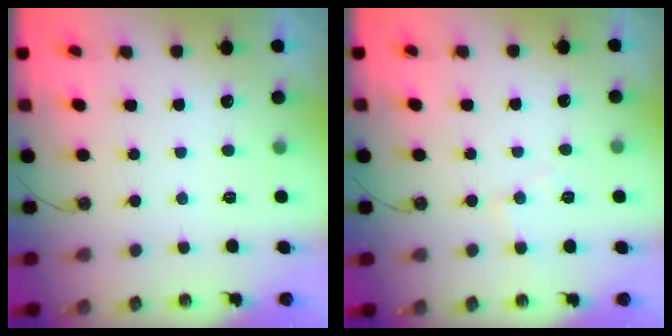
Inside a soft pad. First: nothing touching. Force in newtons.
{"total": 5.2, "press": 5.2, "slide": 0.8}